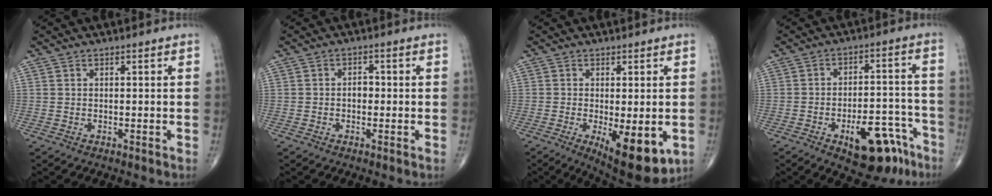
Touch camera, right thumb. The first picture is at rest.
{"total": 2.0, "force": [-0.3, 1.4, 1.3], "torque": [-0.009, 0.007, -0.010]}
{"total": 11.2, "force": [-3.4, 4.1, 9.9], "torque": [-0.130, -0.020, -0.039]}
{"total": 14.5, "force": [-8.1, 6.6, 10.1], "torque": [-0.112, 0.062, -0.106]}